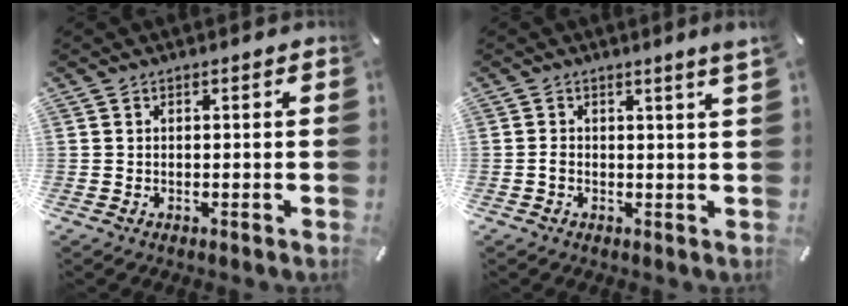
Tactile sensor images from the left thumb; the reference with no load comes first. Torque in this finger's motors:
{"motor_torque": [-0.07, -0.02, 0.38, -0.06, 0.00]}